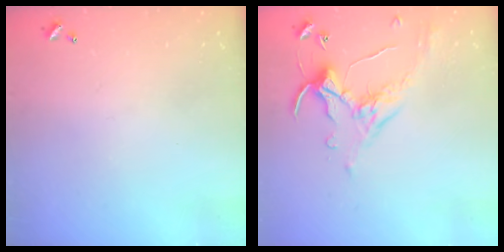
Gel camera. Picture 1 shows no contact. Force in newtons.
{"total": 1.2, "press": 0.6, "slide": 1.0}